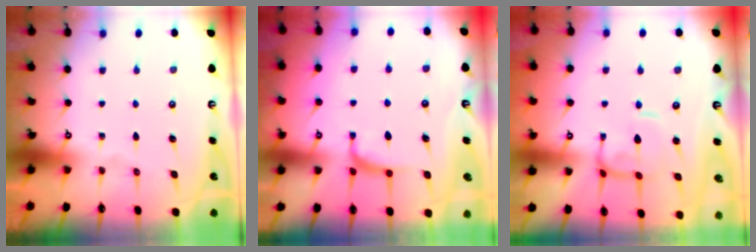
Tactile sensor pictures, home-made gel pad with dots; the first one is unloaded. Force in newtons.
{"total": 0.8, "press": 0.6, "slide": 0.6}
{"total": 1.5, "press": 1.5, "slide": 0.5}